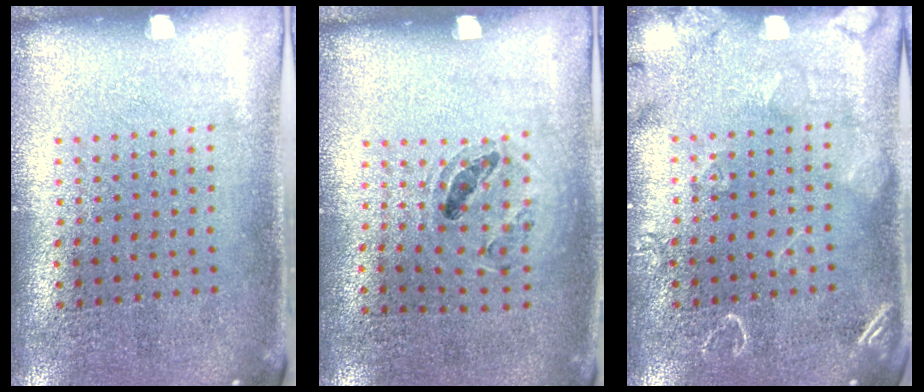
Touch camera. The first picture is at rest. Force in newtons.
{"total": 0.9, "press": 0.9, "slide": 0.1}
{"total": 2.4, "press": 2.4, "slide": 0.4}